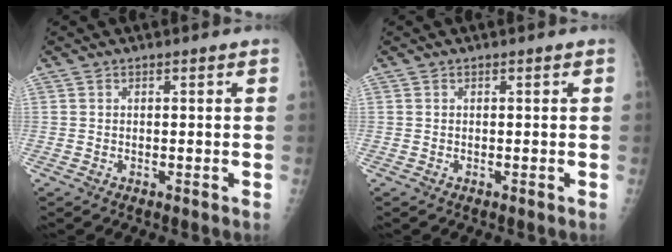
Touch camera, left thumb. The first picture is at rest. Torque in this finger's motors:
{"motor_torque": [0.00, 0.00, -0.02, -0.02, 0.00]}